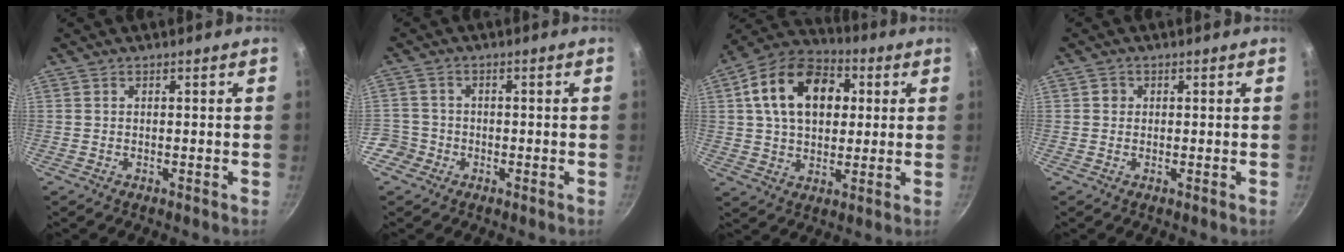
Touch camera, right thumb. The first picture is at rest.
{"total": 4.8, "force": [-2.2, 4.2, 0.7], "torque": [0.002, 0.033, -0.041]}
{"total": 17.8, "force": [4.2, 12.2, 12.2], "torque": [-0.176, 0.020, 0.055]}
{"total": 1.3, "force": [0.1, 1.3, 0.4], "torque": [-0.001, 0.002, -0.001]}